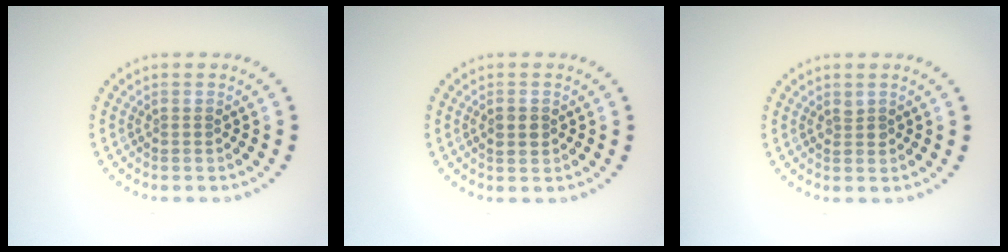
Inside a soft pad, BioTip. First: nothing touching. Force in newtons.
{"total": 1.3, "press": 1.3, "slide": 0.1}
{"total": 0.7, "press": 0.6, "slide": 0.1}